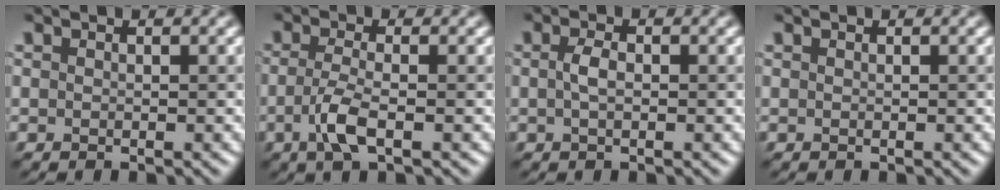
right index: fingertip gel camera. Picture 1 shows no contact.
{"total": 2.7, "force": [-1.0, 0.8, 2.4], "torque": [-0.056, 0.006, -0.014]}
{"total": 1.4, "force": [-0.1, 0.6, 1.2], "torque": [-0.027, 0.007, 0.001]}
{"total": 0.0}